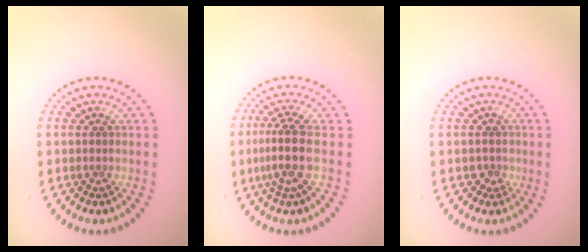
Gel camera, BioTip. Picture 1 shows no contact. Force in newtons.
{"total": 3.3, "press": 2.5, "slide": 2.1}
{"total": 1.2, "press": 1.1, "slide": 0.6}